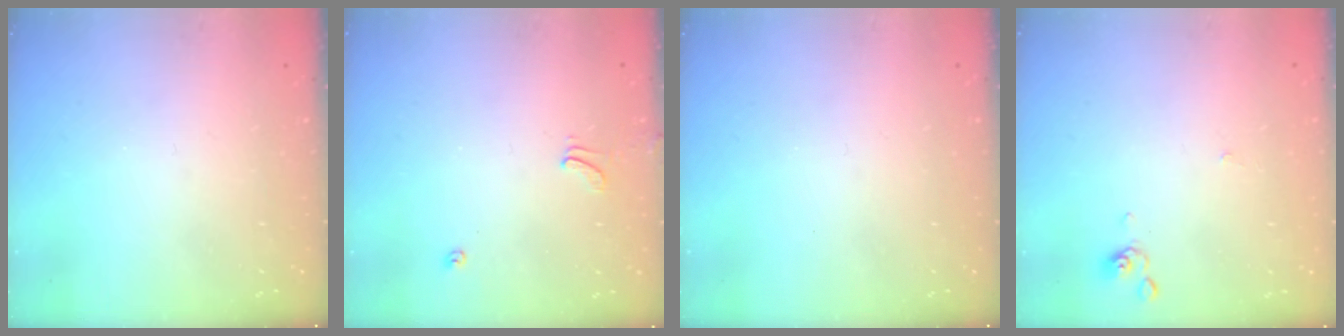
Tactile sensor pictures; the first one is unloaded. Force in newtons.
{"total": 2.0, "press": 1.9, "slide": 0.4}
{"total": 0.0}
{"total": 1.0, "press": 1.0, "slide": 0.2}